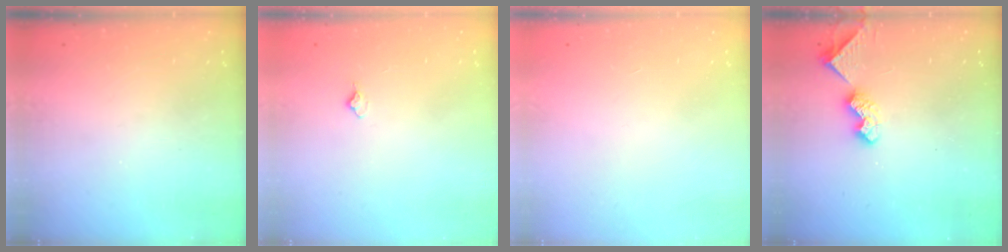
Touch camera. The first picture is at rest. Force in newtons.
{"total": 3.9, "press": 3.8, "slide": 0.6}
{"total": 0.0}
{"total": 8.3, "press": 8.3, "slide": 0.6}